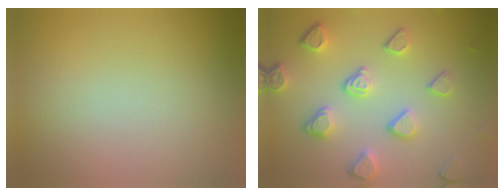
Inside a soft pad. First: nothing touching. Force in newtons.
{"total": 4.9, "press": 3.8, "slide": 3.1}